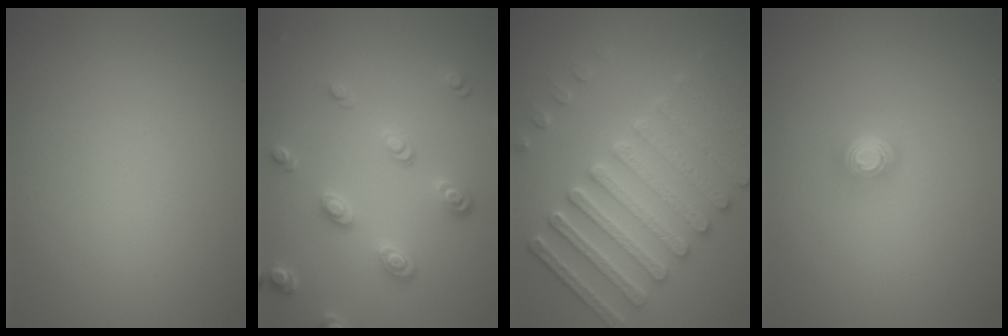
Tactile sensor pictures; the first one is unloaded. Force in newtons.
{"total": 3.6, "press": 2.9, "slide": 2.1}
{"total": 6.1, "press": 5.6, "slide": 2.2}
{"total": 1.9, "press": 1.3, "slide": 1.4}